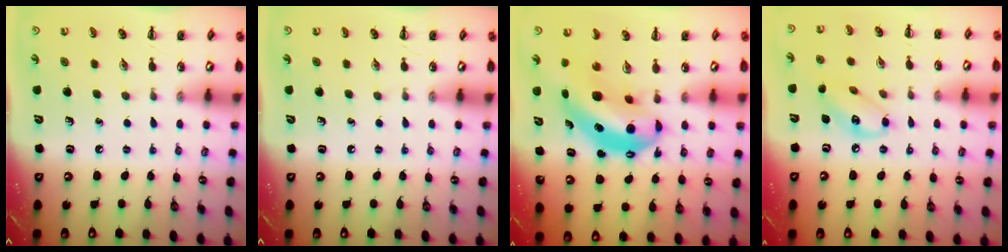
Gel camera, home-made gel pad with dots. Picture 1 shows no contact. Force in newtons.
{"total": 0.0}
{"total": 9.2, "press": 8.9, "slide": 2.0}
{"total": 7.9, "press": 7.8, "slide": 1.3}